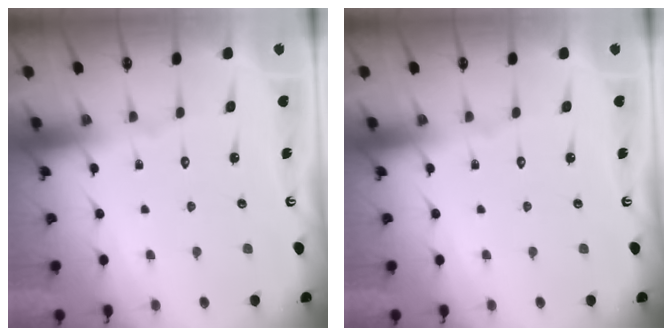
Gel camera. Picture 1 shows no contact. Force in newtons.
{"total": 0.0}